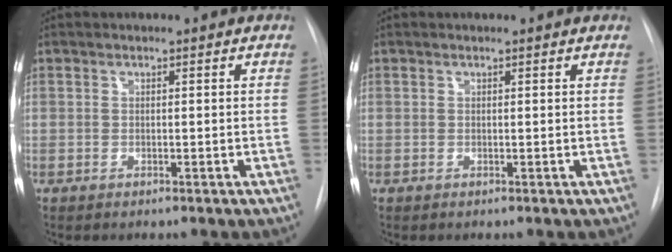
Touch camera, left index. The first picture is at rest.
{"total": 0.9, "force": [0.9, 0.2, 0.1], "torque": [-0.008, 0.005, 0.008]}